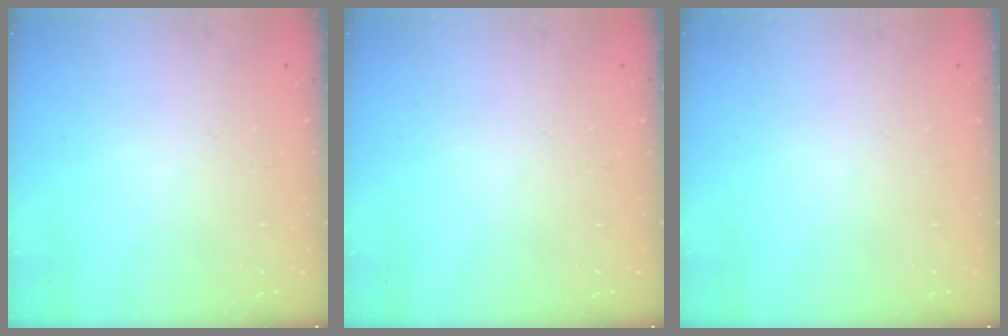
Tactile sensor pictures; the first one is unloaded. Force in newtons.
{"total": 0.0}
{"total": 0.0}